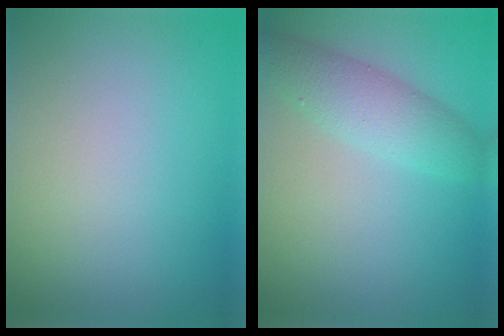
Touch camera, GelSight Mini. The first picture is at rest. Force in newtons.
{"total": 3.8, "press": 3.8, "slide": 0.1}